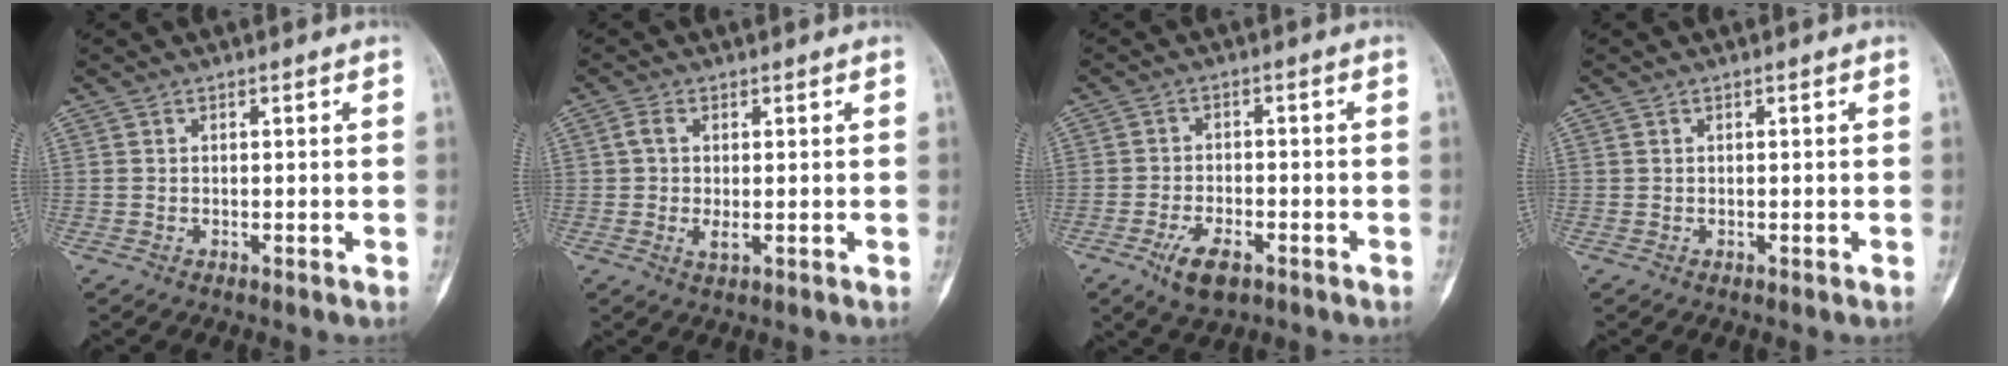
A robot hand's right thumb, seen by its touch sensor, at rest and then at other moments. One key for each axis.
{"total": 3.3, "fx": 0.1, "fy": 1.6, "fz": 2.9, "tx": -0.064, "ty": 0.000, "tz": 0.001}
{"total": 6.3, "fx": -3.4, "fy": 3.0, "fz": 4.4, "tx": -0.080, "ty": 0.010, "tz": -0.055}
{"total": 0.0}